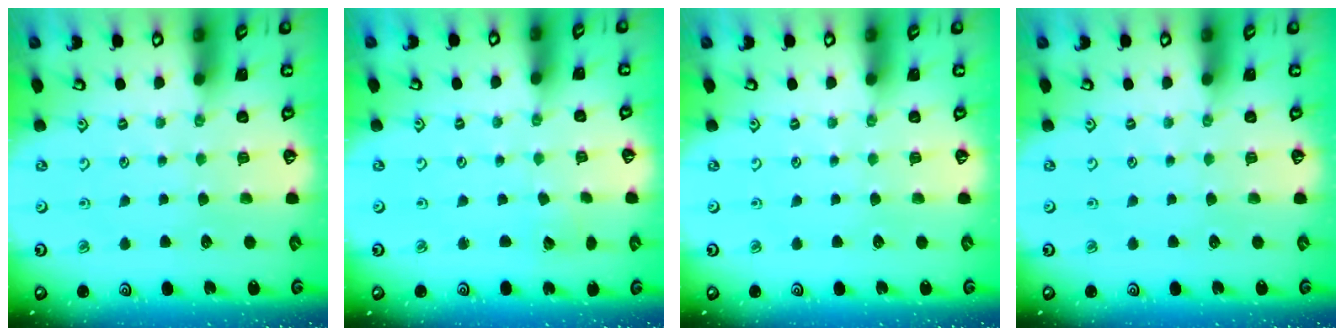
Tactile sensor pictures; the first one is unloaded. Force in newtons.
{"total": 3.4, "press": 3.4, "slide": 0.2}
{"total": 0.0}
{"total": 0.0}